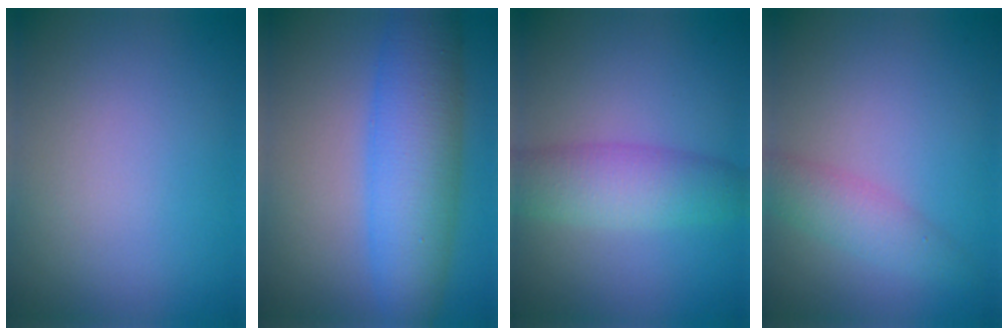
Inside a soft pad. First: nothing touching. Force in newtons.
{"total": 7.7, "press": 7.7, "slide": 0.1}
{"total": 4.5, "press": 4.5, "slide": 0.1}
{"total": 2.6, "press": 2.6, "slide": 0.0}